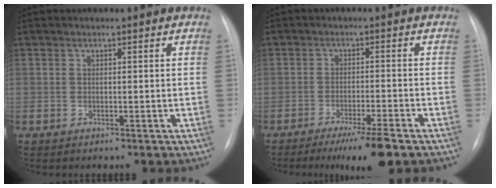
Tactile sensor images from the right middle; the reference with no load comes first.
{"total": 6.9, "force": [-5.0, -0.3, 4.8], "torque": [-0.072, -0.017, -0.083]}